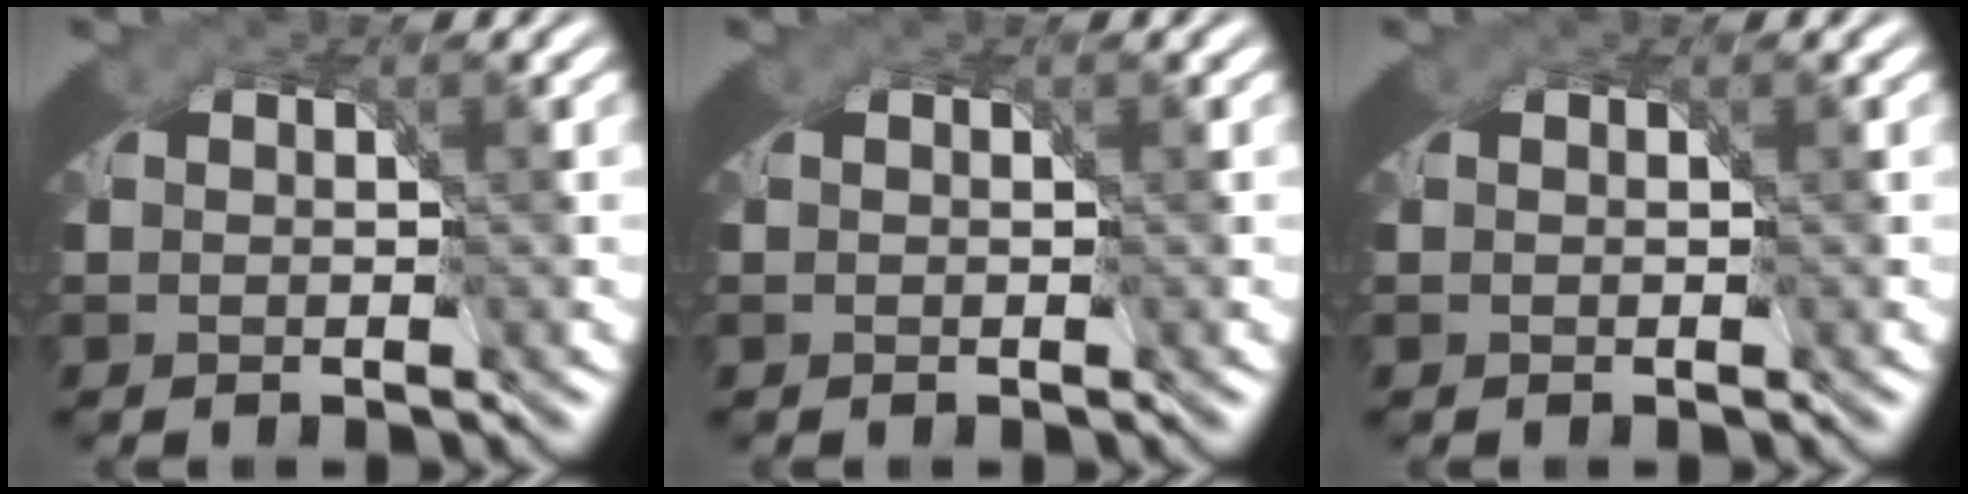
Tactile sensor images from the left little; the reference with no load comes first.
{"total": 0.0}
{"total": 0.0}